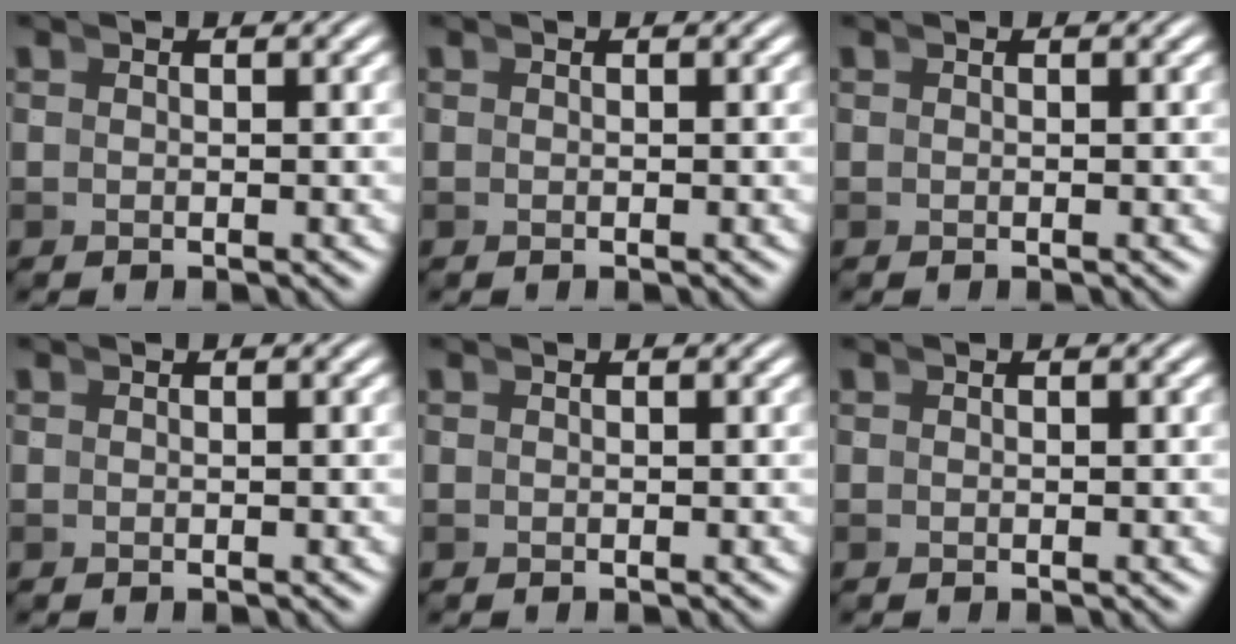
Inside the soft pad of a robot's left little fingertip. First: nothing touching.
{"total": 0.0}
{"total": 0.0}
{"total": 0.0}
{"total": 0.0}
{"total": 0.0}